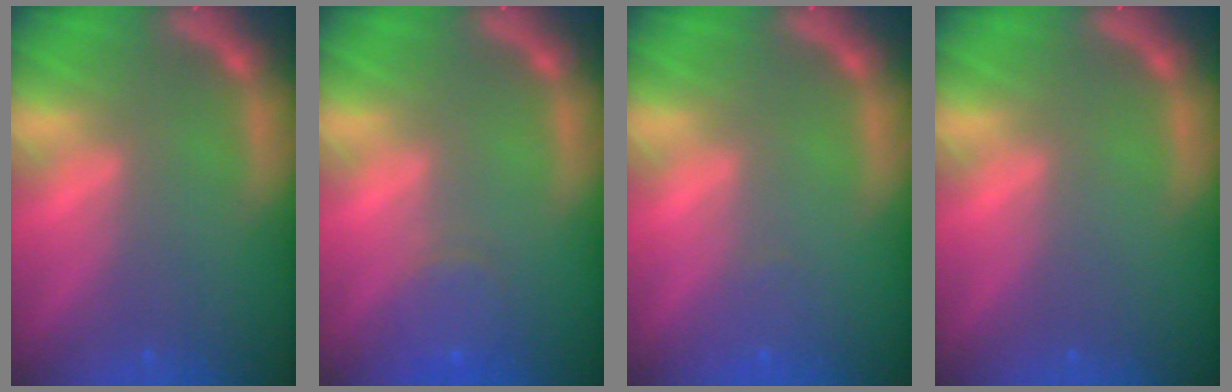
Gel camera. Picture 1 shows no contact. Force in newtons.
{"total": 3.0}
{"total": 1.0}
{"total": 0.0}